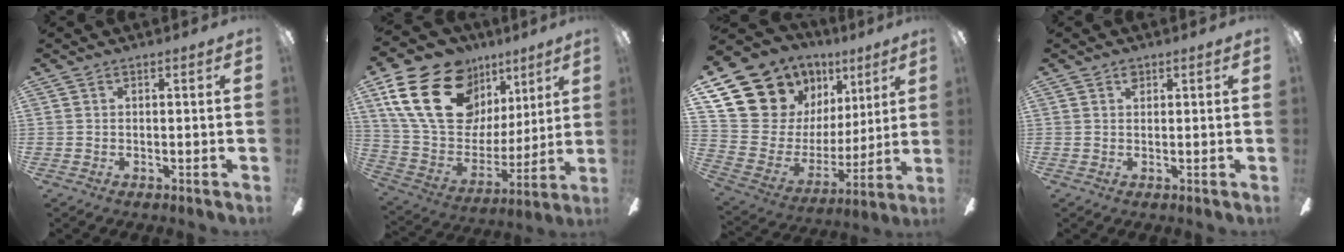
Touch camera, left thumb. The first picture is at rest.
{"total": 25.1, "force": [11.9, 16.7, 14.5], "torque": [-0.286, -0.045, 0.229]}
{"total": 14.2, "force": [9.5, 9.9, 3.6], "torque": [-0.087, -0.085, 0.197]}
{"total": 1.5, "force": [1.1, 0.9, 0.6], "torque": [-0.005, -0.001, 0.018]}